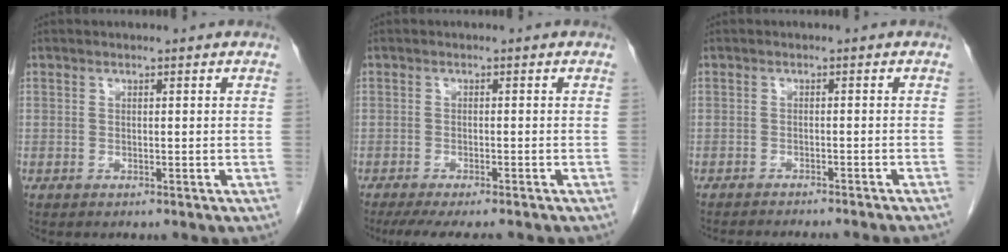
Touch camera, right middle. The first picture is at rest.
{"total": 9.1, "force": [-7.7, 1.4, 4.6], "torque": [-0.061, -0.011, -0.109]}
{"total": 10.0, "force": [-9.1, 0.1, 4.1], "torque": [-0.034, -0.018, -0.113]}